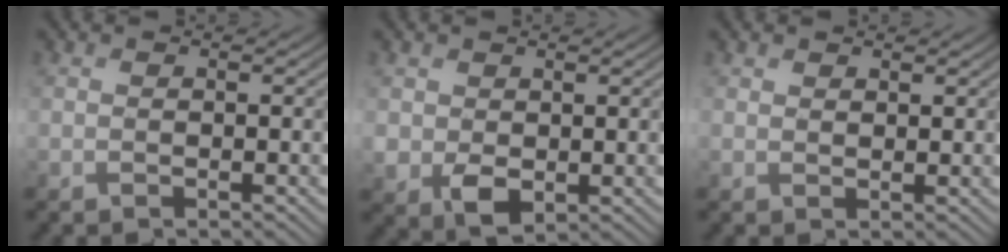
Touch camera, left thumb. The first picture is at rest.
{"total": 3.6, "force": [0.3, 2.9, 2.2], "torque": [-0.059, -0.013, 0.012]}
{"total": 1.2, "force": [1.0, 0.6, 0.3], "torque": [-0.005, -0.001, 0.020]}